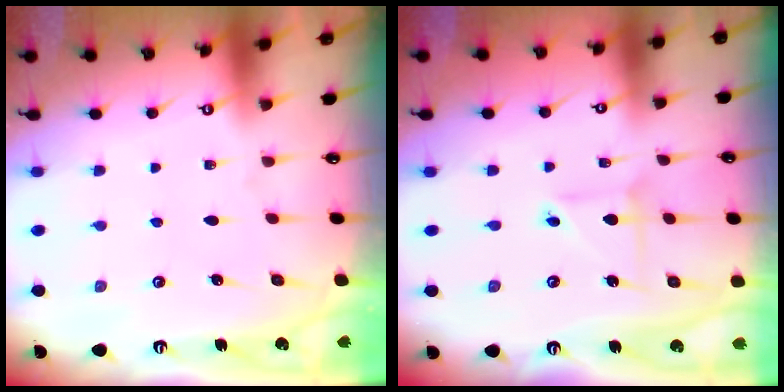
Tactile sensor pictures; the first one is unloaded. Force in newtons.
{"total": 3.3, "press": 3.3, "slide": 0.4}